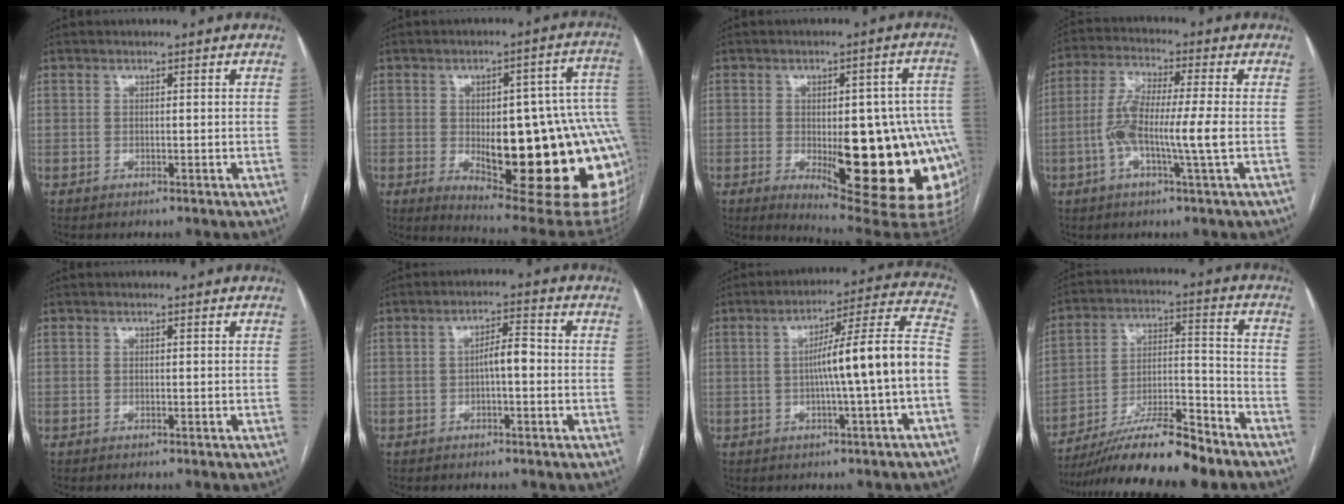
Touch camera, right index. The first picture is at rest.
{"total": 26.8, "force": [-4.3, 7.4, 25.4], "torque": [-0.243, 0.014, -0.037]}
{"total": 21.7, "force": [-4.5, 6.1, 20.4], "torque": [-0.170, 0.010, -0.034]}
{"total": 9.8, "force": [-1.8, 0.2, 9.7], "torque": [-0.194, 0.005, -0.043]}
{"total": 0.0}
{"total": 3.7, "force": [-0.6, 1.0, 3.5], "torque": [-0.056, 0.013, -0.007]}
{"total": 13.6, "force": [-2.1, -1.0, 13.4], "torque": [-0.188, 0.030, -0.033]}
{"total": 16.2, "force": [-13.3, 1.5, 9.1], "torque": [-0.164, 0.000, -0.230]}